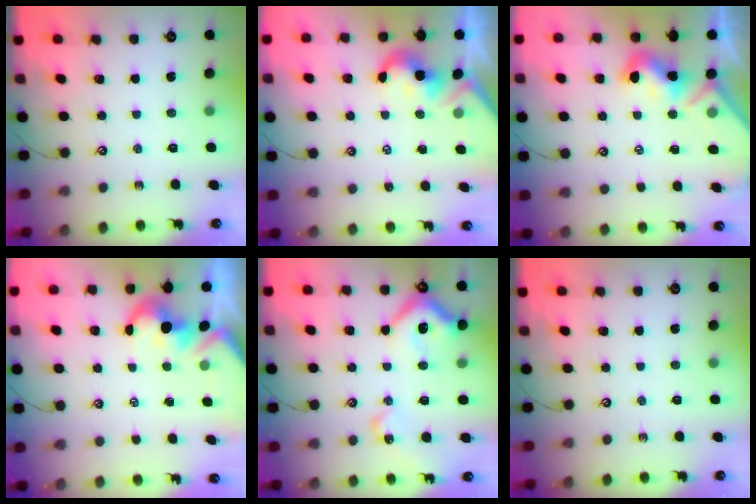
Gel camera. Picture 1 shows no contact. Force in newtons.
{"total": 2.1, "press": 2.0, "slide": 0.5}
{"total": 4.9, "press": 4.8, "slide": 0.8}
{"total": 1.7, "press": 1.5, "slide": 0.8}
{"total": 14.4, "press": 14.3, "slide": 1.7}
{"total": 0.0}